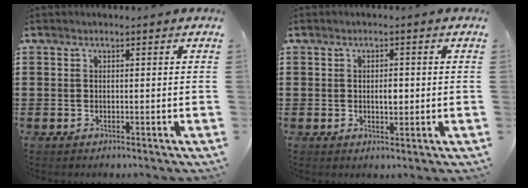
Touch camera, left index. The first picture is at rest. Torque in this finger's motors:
{"motor_torque": [0.68, 0.13, 0.09, 0.03]}